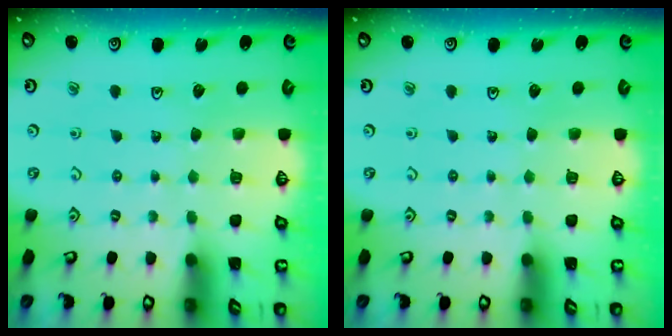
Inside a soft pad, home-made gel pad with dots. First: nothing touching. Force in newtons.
{"total": 0.0}